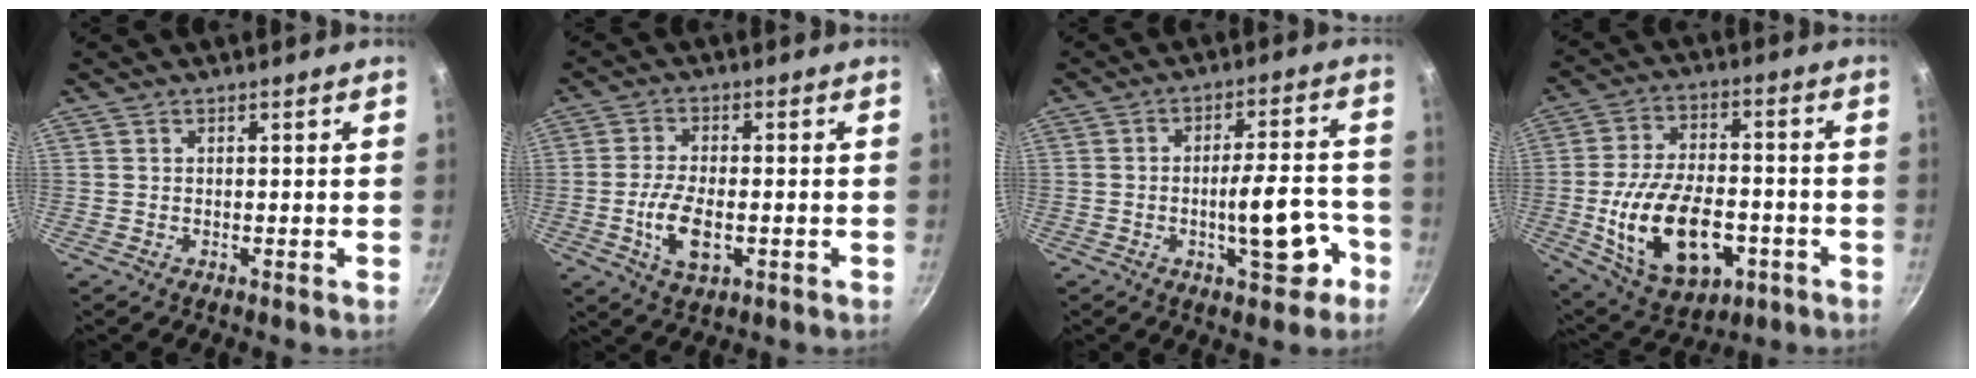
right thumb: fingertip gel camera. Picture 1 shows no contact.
{"total": 8.0, "force": [-2.0, 3.9, 6.7], "torque": [-0.132, 0.004, -0.036]}
{"total": 11.2, "force": [-4.5, 4.2, 9.3], "torque": [-0.102, 0.041, -0.058]}
{"total": 20.1, "force": [-5.3, 11.7, 15.4], "torque": [-0.263, 0.022, -0.075]}